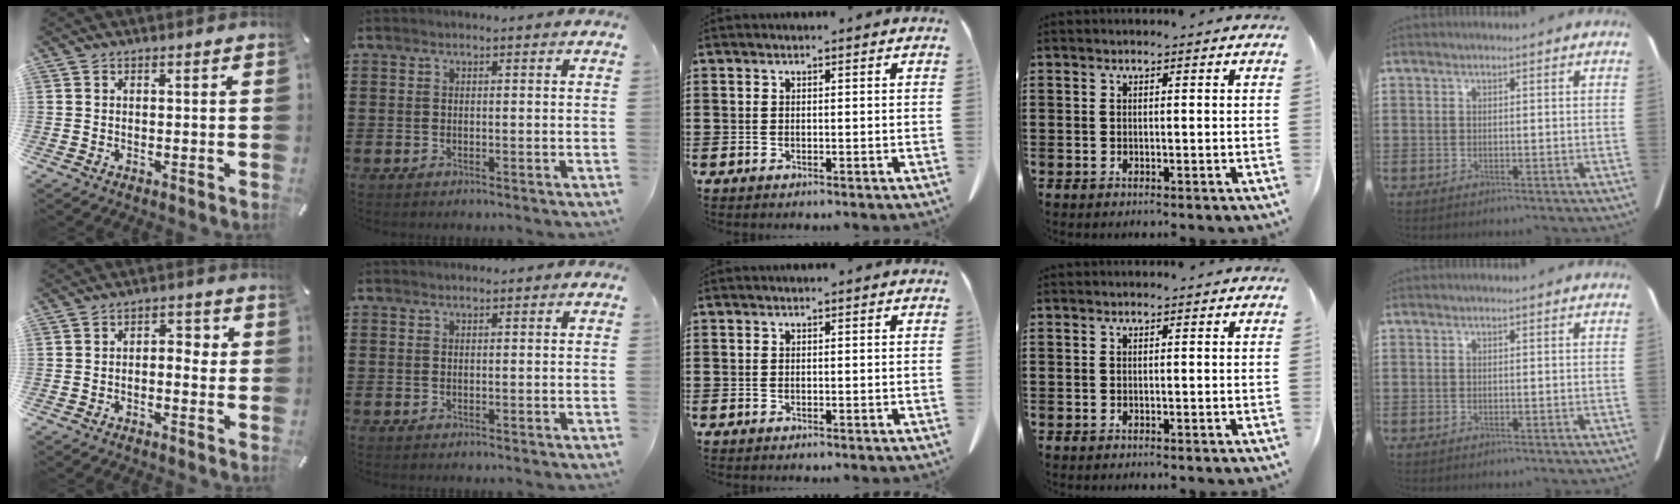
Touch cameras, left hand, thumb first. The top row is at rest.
{"thumb": {"total": 3.8, "force": [-1.1, 2.3, 2.8], "torque": [-0.037, 0.010, -0.028]}}